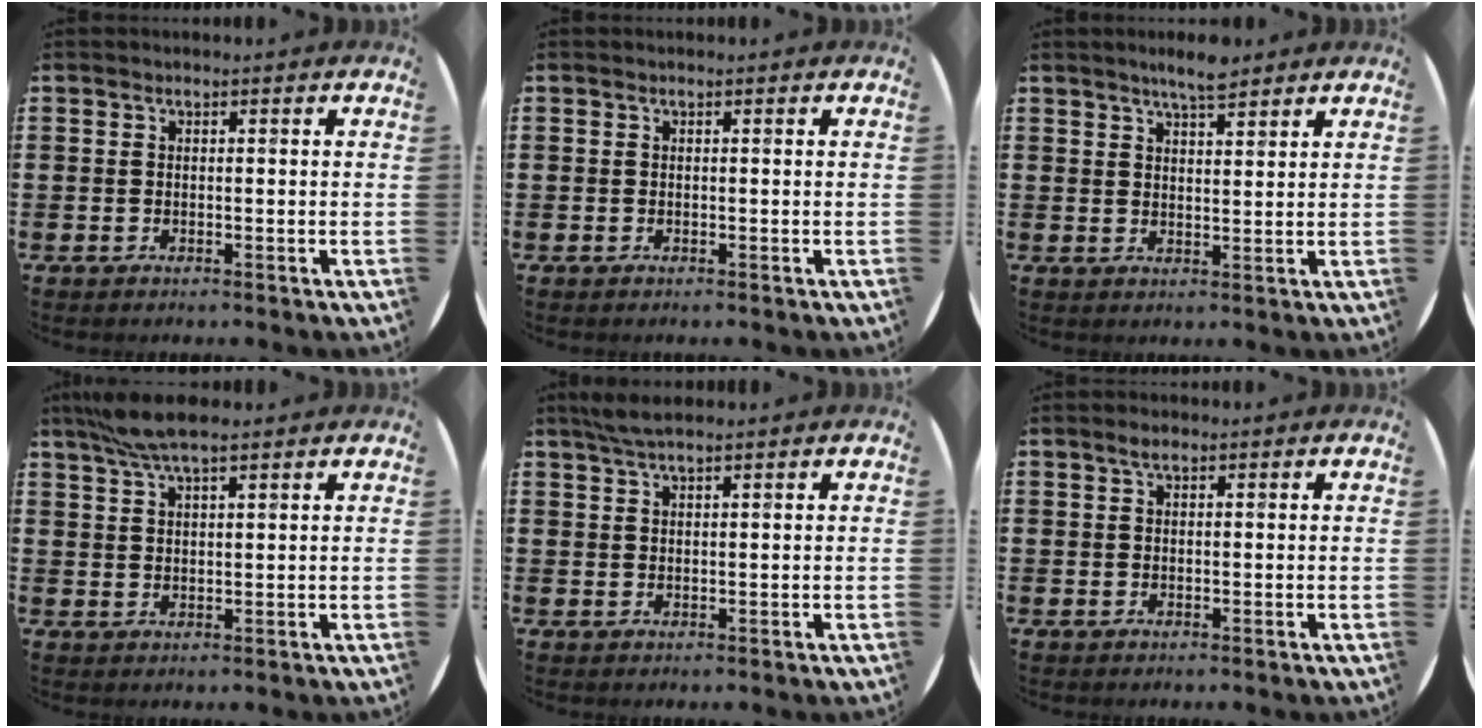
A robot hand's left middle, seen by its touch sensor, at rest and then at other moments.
{"total": 0.0}
{"total": 4.3, "force": [3.9, 0.5, 1.7], "torque": [-0.031, -0.010, 0.067]}
{"total": 5.5, "force": [4.4, 0.8, 3.1], "torque": [-0.070, 0.000, 0.079]}
{"total": 2.8, "force": [2.3, 0.4, 1.6], "torque": [-0.034, 0.005, 0.040]}
{"total": 1.3, "force": [0.9, 0.6, 0.8], "torque": [-0.009, 0.002, 0.013]}